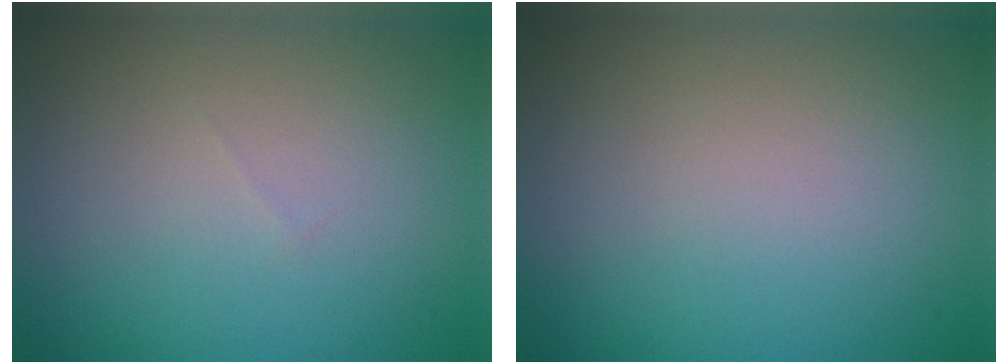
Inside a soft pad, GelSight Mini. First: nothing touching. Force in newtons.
{"total": 0.0}